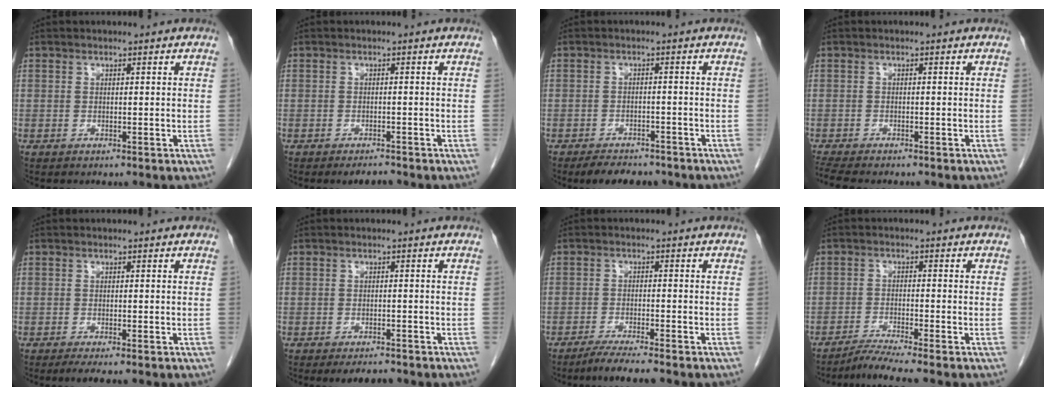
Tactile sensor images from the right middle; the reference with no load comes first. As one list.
[{"total": 1.7, "force": [-1.5, 0.3, 0.8], "torque": [-0.016, -0.003, -0.020]}, {"total": 6.1, "force": [-5.1, 2.6, 2.2], "torque": [-0.029, 0.000, -0.070]}, {"total": 6.1, "force": [-5.2, 1.2, 2.8], "torque": [-0.046, -0.008, -0.081]}, {"total": 1.8, "force": [-1.3, 0.1, 1.3], "torque": [-0.024, -0.006, -0.023]}, {"total": 3.1, "force": [-2.5, 1.0, 1.4], "torque": [-0.019, -0.003, -0.035]}, {"total": 4.8, "force": [-3.9, -0.4, 2.7], "torque": [-0.046, -0.013, -0.070]}, {"total": 4.1, "force": [-3.5, -1.5, 1.4], "torque": [-0.032, -0.019, -0.071]}]